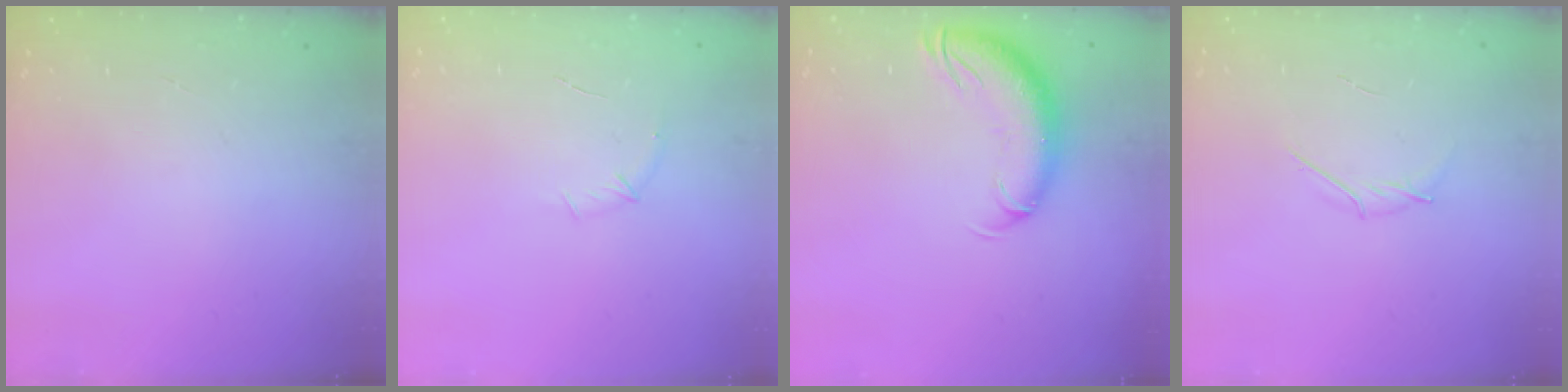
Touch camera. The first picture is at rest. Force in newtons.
{"total": 5.0, "press": 4.8, "slide": 1.4}
{"total": 12.1, "press": 11.8, "slide": 2.7}
{"total": 3.6, "press": 3.5, "slide": 0.9}